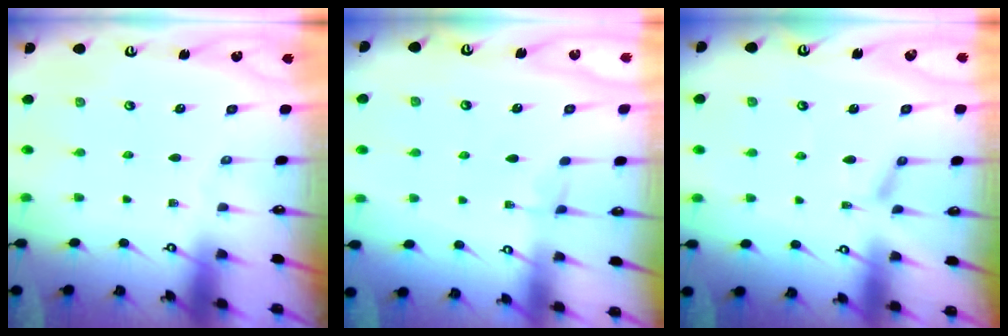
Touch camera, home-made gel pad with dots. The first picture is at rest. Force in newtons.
{"total": 2.5, "press": 2.5, "slide": 0.2}
{"total": 2.1, "press": 2.0, "slide": 0.5}